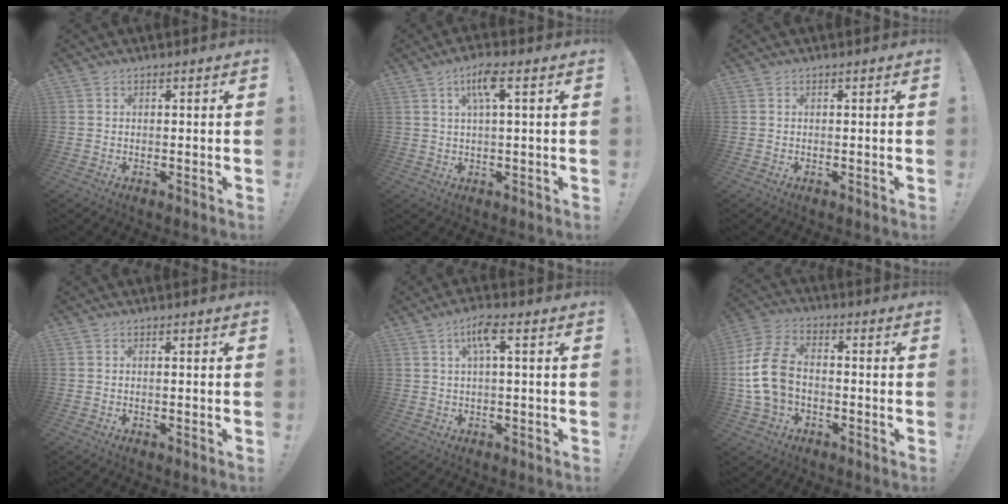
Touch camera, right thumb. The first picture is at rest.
{"total": 6.8, "force": [2.6, 1.2, 6.2], "torque": [-0.116, 0.005, 0.038]}
{"total": 0.0}
{"total": 0.0}
{"total": 5.8, "force": [1.6, 1.0, 5.5], "torque": [-0.109, 0.008, 0.023]}
{"total": 13.7, "force": [-1.4, 9.8, 9.6], "torque": [-0.195, 0.024, -0.022]}